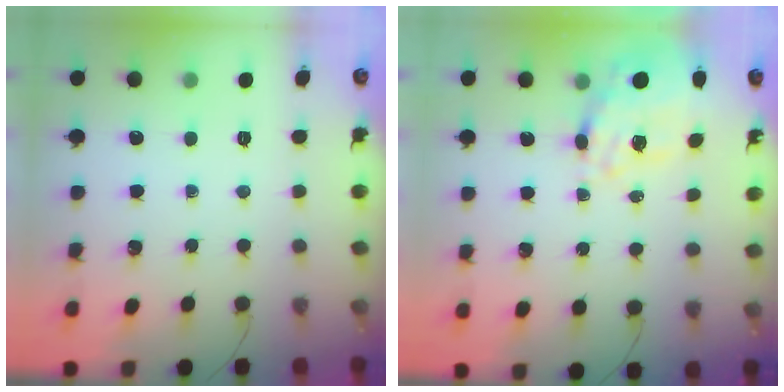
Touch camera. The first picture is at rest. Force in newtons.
{"total": 11.0, "press": 10.2, "slide": 4.2}